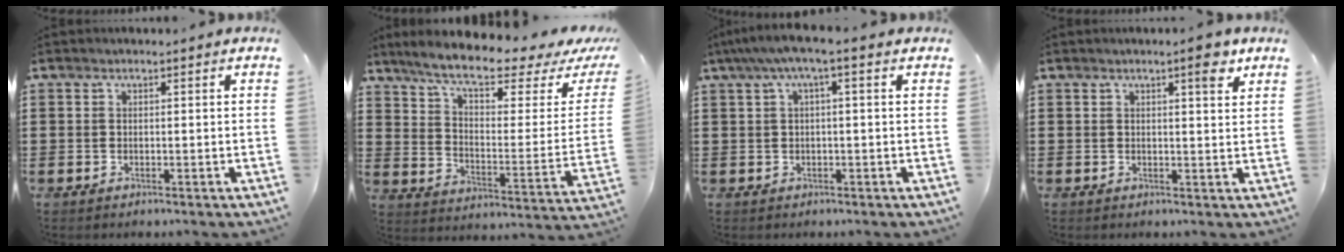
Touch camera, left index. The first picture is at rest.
{"total": 8.7, "force": [6.8, 0.9, 5.4], "torque": [-0.115, -0.044, 0.111]}
{"total": 3.1, "force": [-0.1, 0.3, 3.1], "torque": [-0.063, 0.000, -0.008]}
{"total": 4.1, "force": [2.6, 0.5, 3.1], "torque": [-0.042, -0.005, 0.040]}